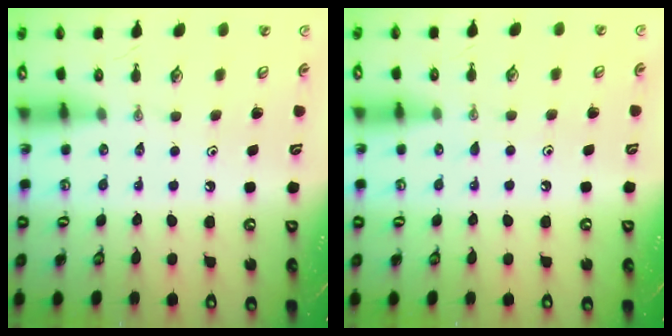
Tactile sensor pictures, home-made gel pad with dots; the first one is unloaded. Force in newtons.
{"total": 3.7, "press": 3.7, "slide": 0.5}